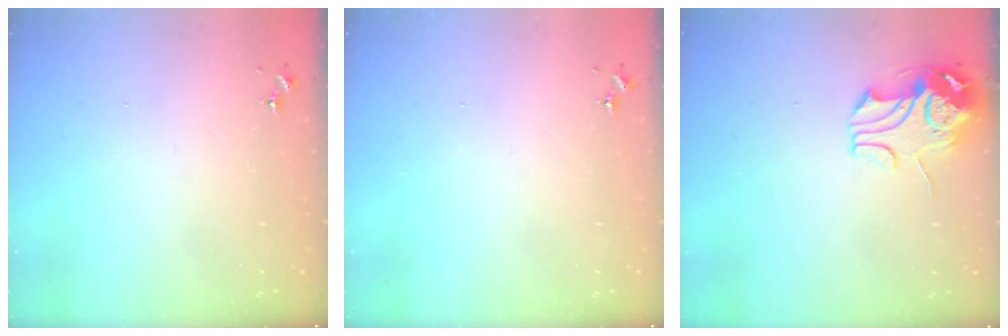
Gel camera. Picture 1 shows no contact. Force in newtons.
{"total": 0.0}
{"total": 9.7, "press": 9.6, "slide": 1.7}